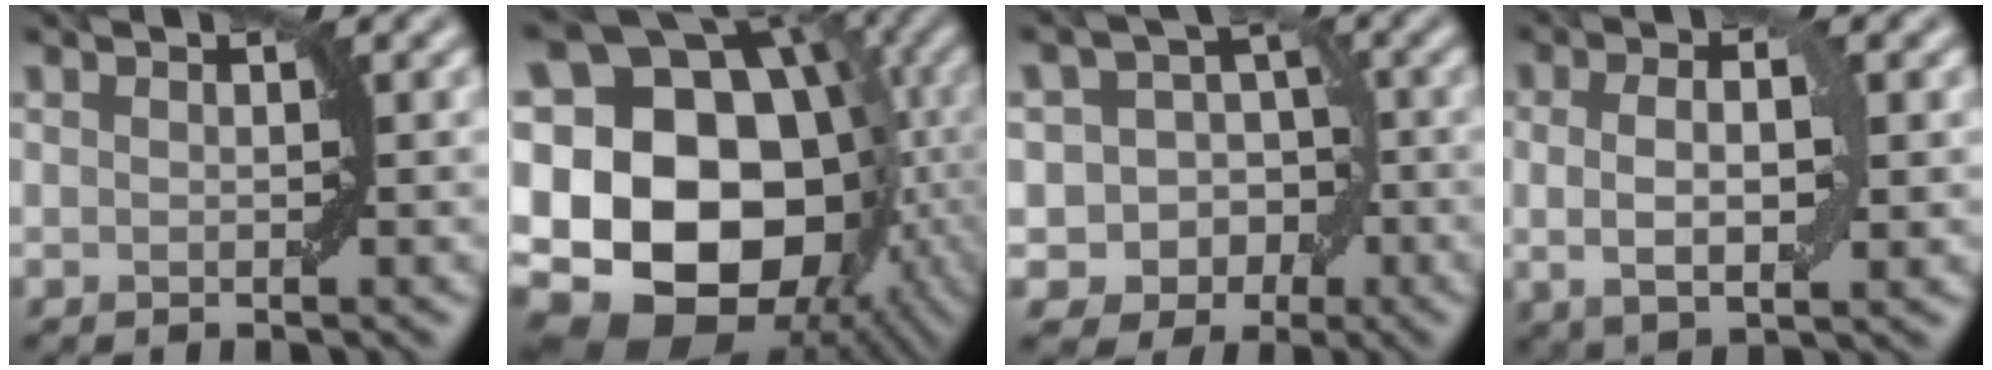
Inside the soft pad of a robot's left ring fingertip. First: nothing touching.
{"total": 22.3, "force": [-2.8, 17.9, 13.0], "torque": [-0.211, 0.020, -0.057]}
{"total": 8.7, "force": [-3.1, 7.6, 2.8], "torque": [-0.020, 0.010, -0.067]}
{"total": 4.8, "force": [0.4, 1.7, 4.5], "torque": [-0.079, 0.003, 0.003]}